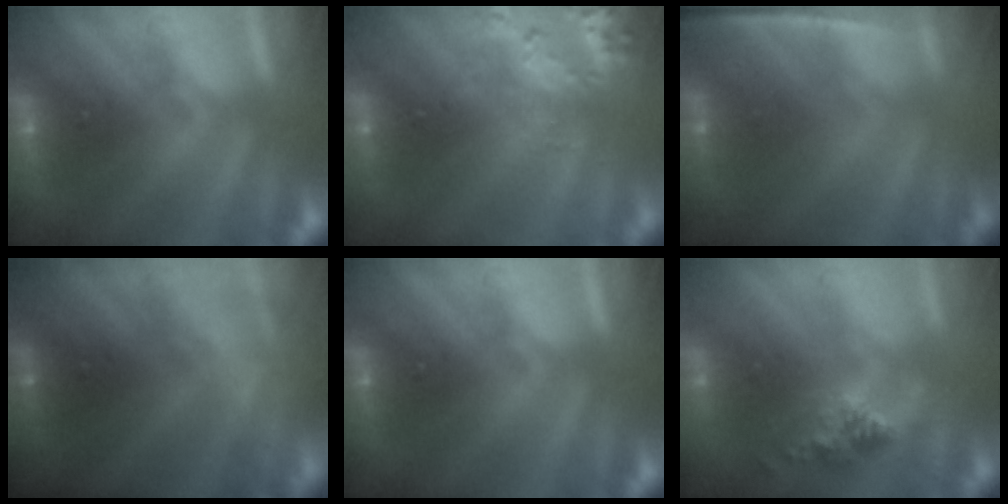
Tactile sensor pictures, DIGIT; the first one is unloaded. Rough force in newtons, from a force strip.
{"total": 2.8}
{"total": 1.6}
{"total": 2.6}
{"total": 0.0}
{"total": 2.5}